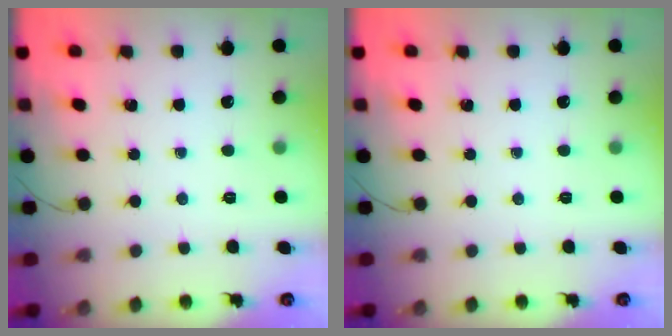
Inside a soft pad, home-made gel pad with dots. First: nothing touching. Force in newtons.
{"total": 0.0}